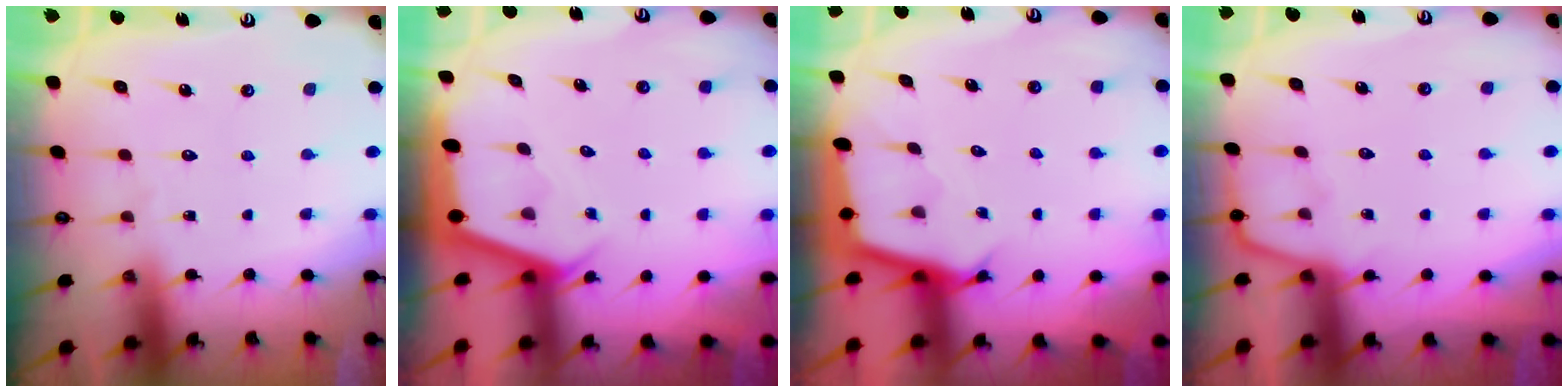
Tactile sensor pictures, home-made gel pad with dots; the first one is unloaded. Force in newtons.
{"total": 2.4, "press": 2.4, "slide": 0.2}
{"total": 2.5, "press": 2.5, "slide": 0.1}
{"total": 3.0, "press": 3.0, "slide": 0.3}